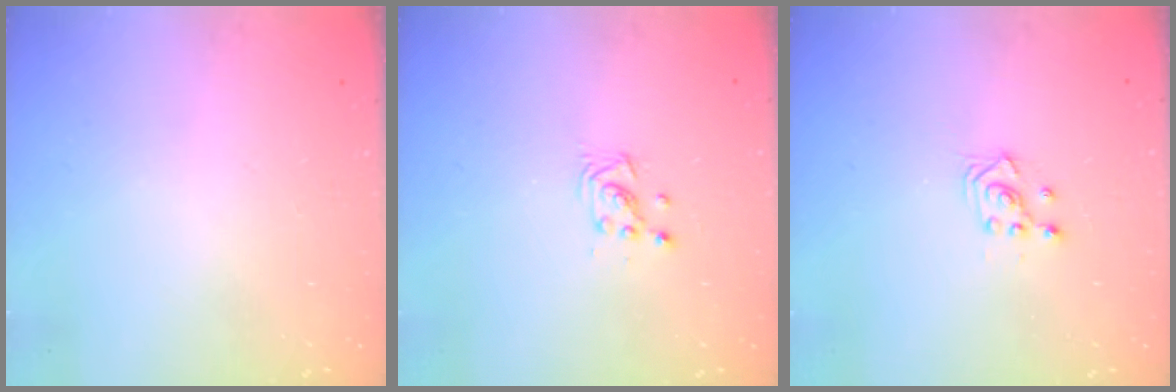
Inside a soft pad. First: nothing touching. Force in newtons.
{"total": 3.0, "press": 2.9, "slide": 0.5}
{"total": 2.9, "press": 2.9, "slide": 0.2}